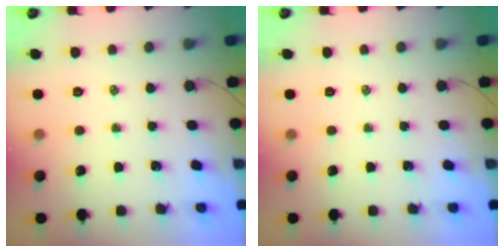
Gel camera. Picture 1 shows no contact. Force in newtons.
{"total": 0.0}